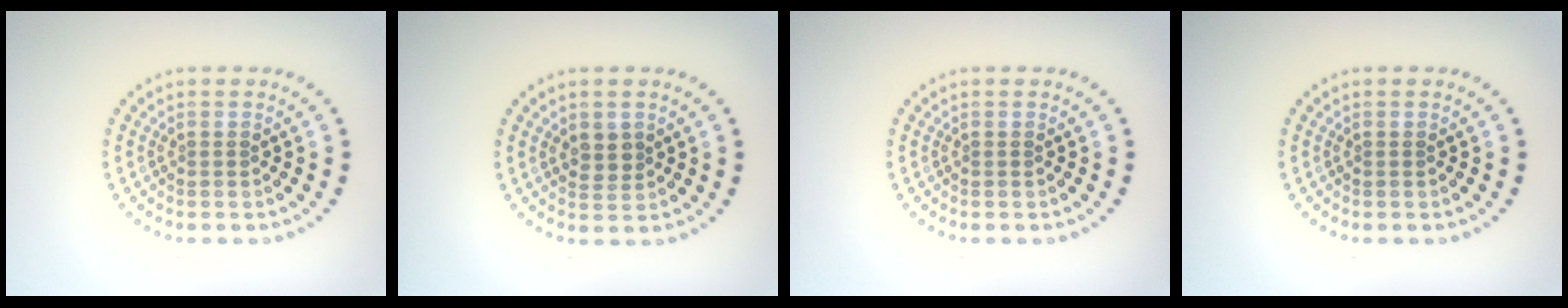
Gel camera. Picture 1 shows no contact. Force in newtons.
{"total": 1.9, "press": 1.8, "slide": 0.6}
{"total": 0.0}
{"total": 0.0}